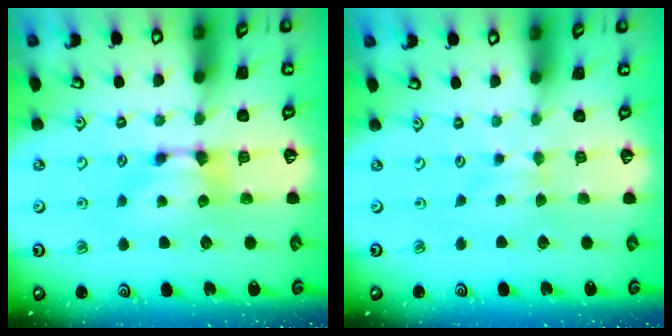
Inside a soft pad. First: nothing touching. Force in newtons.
{"total": 2.2, "press": 2.2, "slide": 0.5}